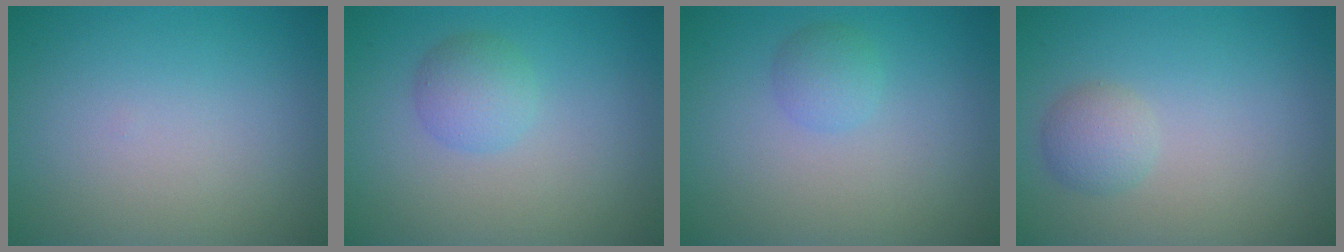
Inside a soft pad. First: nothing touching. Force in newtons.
{"total": 2.3, "press": 2.3, "slide": 0.1}
{"total": 1.5, "press": 1.5, "slide": 0.0}
{"total": 1.8, "press": 1.8, "slide": 0.1}